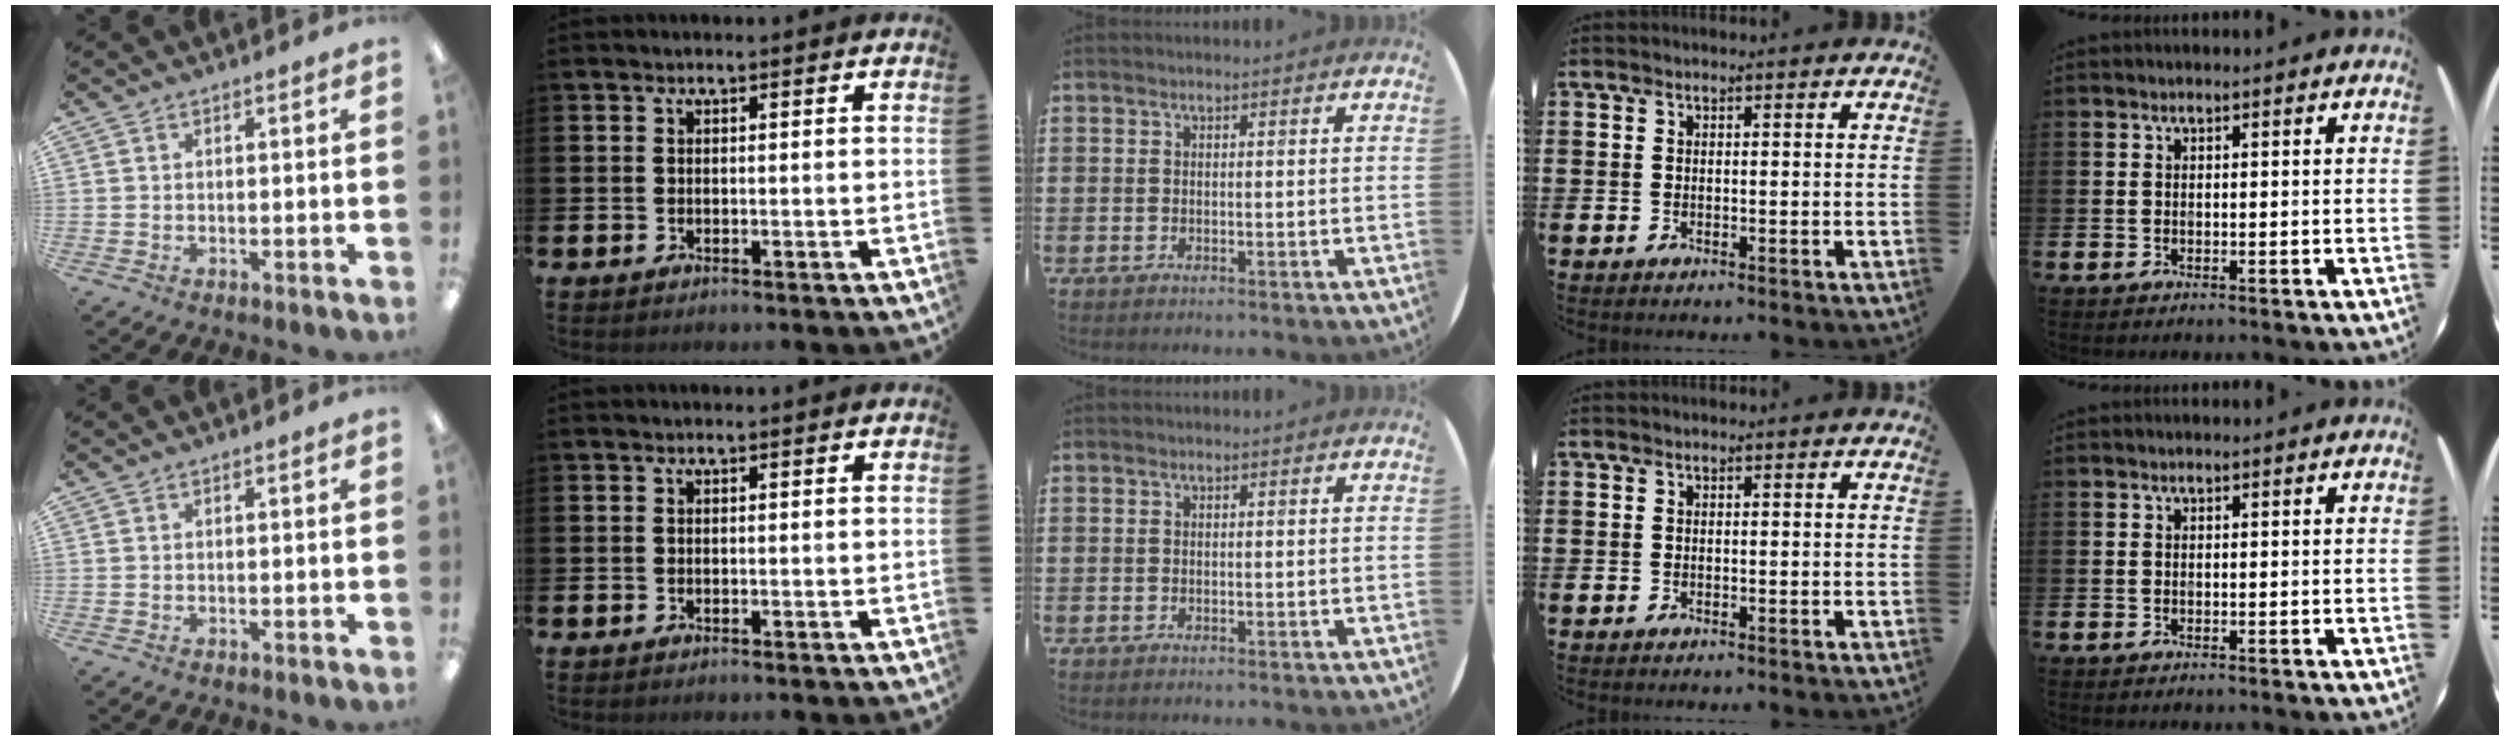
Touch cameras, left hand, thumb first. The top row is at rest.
{}